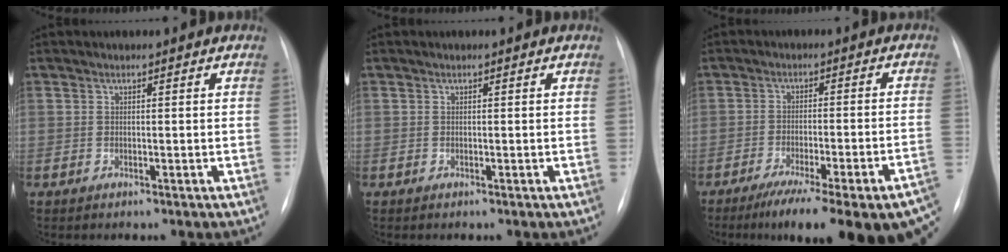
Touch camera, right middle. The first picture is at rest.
{"total": 0.0}
{"total": 23.2, "force": [-17.6, 2.4, 14.9], "torque": [-0.143, -0.021, -0.234]}